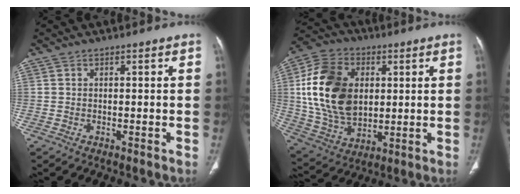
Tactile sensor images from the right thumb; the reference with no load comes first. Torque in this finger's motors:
{"motor_torque": [1.82, 3.18, 2.03, -0.23, 0.70]}